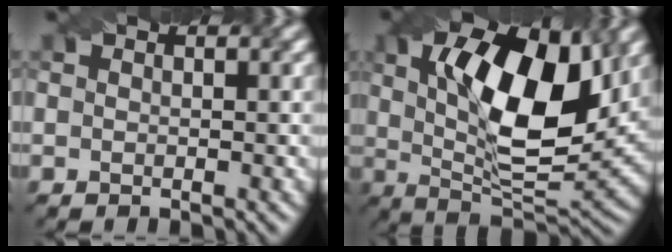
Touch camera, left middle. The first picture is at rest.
{"total": 13.0, "force": [3.3, 5.4, 11.3], "torque": [-0.182, 0.003, 0.054]}